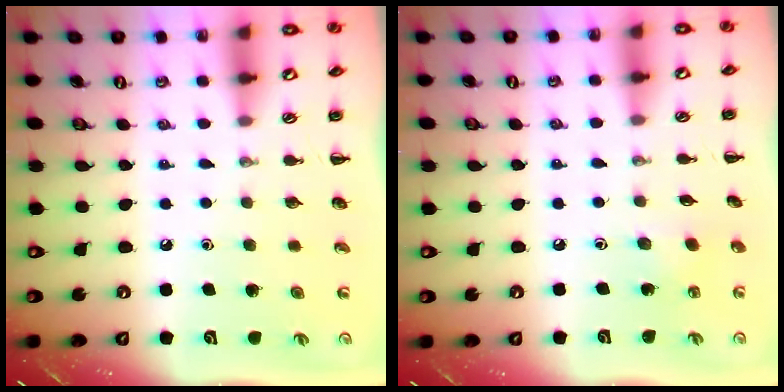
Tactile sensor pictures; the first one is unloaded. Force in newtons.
{"total": 2.5, "press": 2.4, "slide": 0.8}